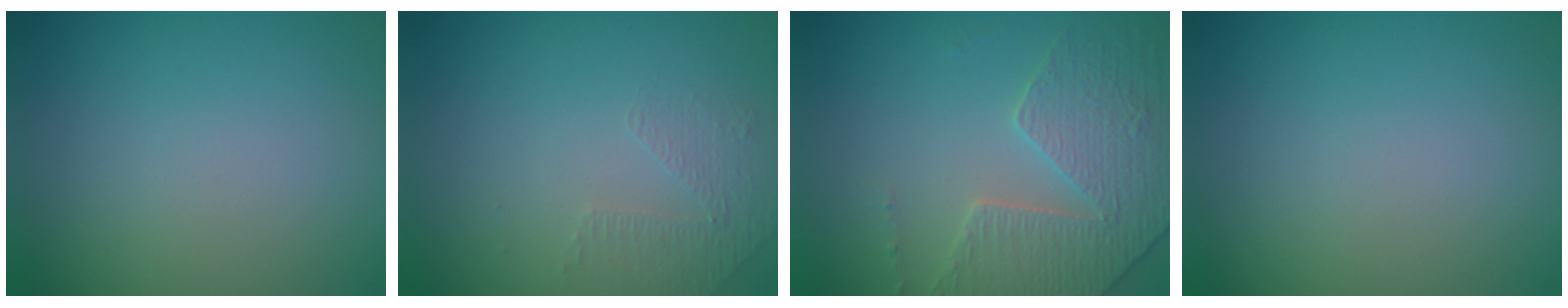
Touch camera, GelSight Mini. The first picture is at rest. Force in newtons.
{"total": 1.4, "press": 0.8, "slide": 1.1}
{"total": 3.9, "press": 3.8, "slide": 1.1}
{"total": 0.0}